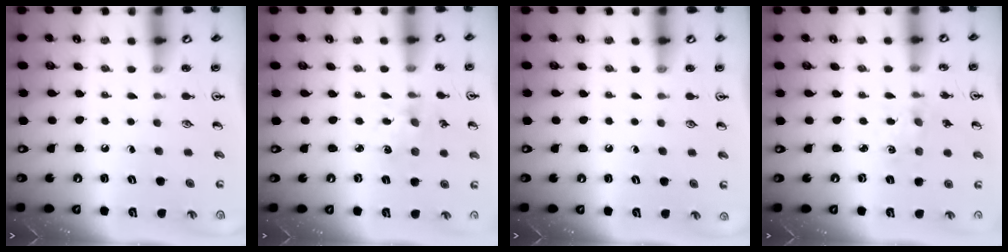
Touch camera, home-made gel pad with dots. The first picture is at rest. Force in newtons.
{"total": 2.3, "press": 2.3, "slide": 0.4}
{"total": 0.0}
{"total": 0.7, "press": 0.7, "slide": 0.2}